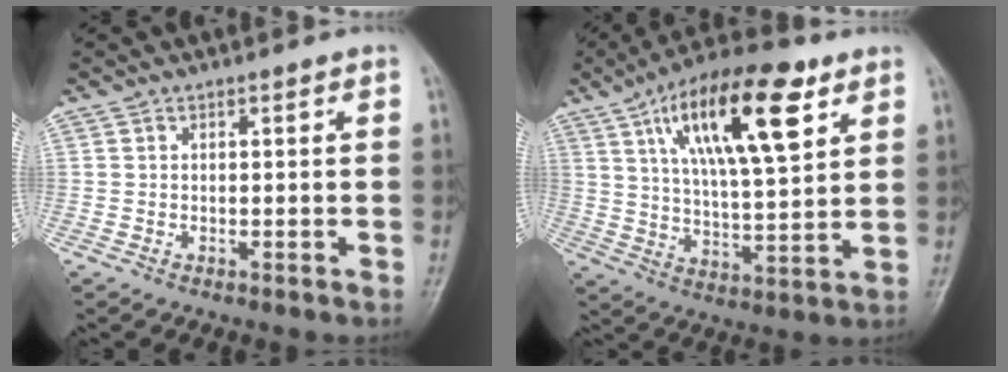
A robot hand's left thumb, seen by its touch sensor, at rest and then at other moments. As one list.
[{"total": 20.2, "force": [9.1, 7.1, 16.6], "torque": [-0.254, -0.021, 0.152]}]